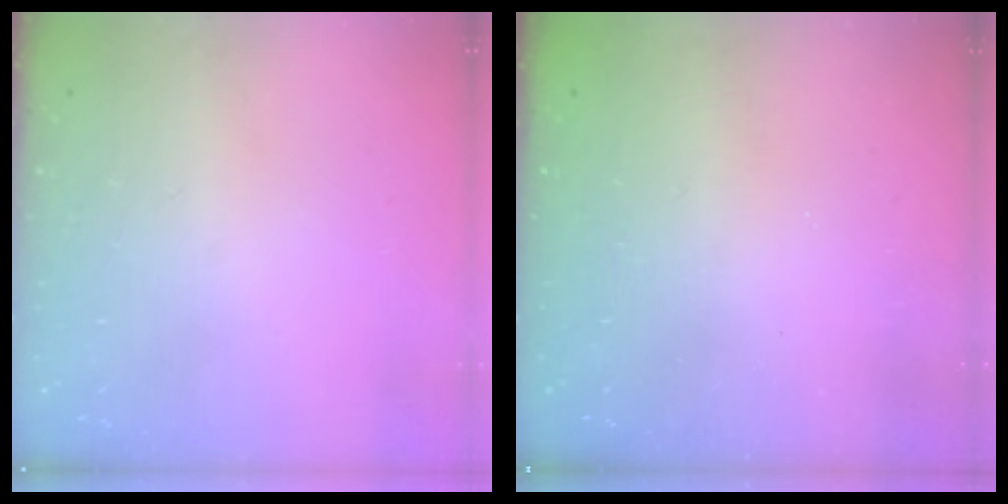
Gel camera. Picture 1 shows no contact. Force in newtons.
{"total": 2.2, "press": 2.1, "slide": 0.7}